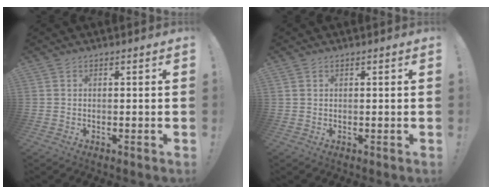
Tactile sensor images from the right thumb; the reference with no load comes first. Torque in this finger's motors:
{"motor_torque": [-0.18, -0.08, 0.11, 0.11, 0.03]}